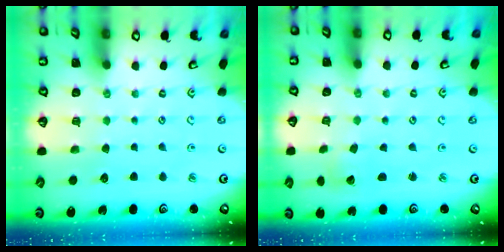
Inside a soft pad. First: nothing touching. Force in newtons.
{"total": 2.0, "press": 2.0, "slide": 0.1}